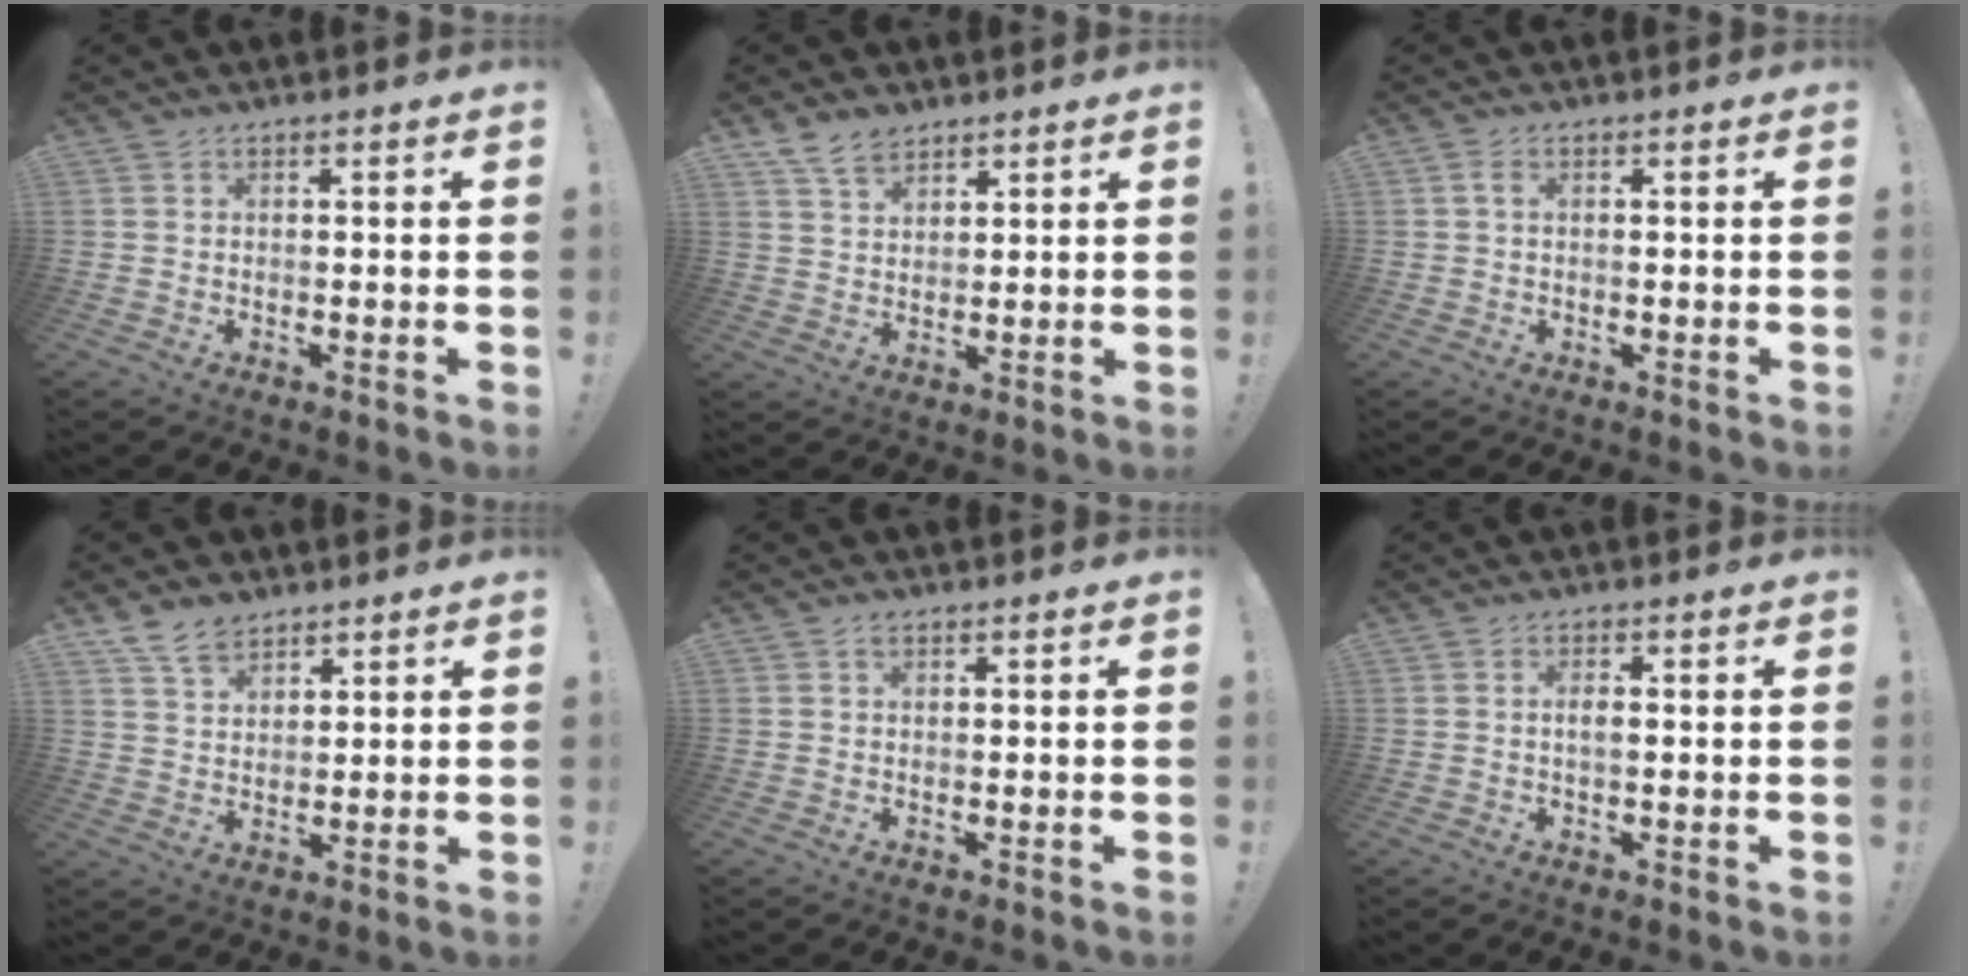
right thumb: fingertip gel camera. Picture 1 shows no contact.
{"total": 6.6, "force": [5.1, 3.6, 2.2], "torque": [-0.045, -0.023, 0.100]}
{"total": 1.5, "force": [0.2, 0.9, 1.1], "torque": [-0.016, 0.002, 0.002]}
{"total": 7.2, "force": [5.5, 4.0, 2.5], "torque": [-0.044, -0.029, 0.106]}
{"total": 0.8, "force": [0.5, 0.4, 0.4], "torque": [-0.008, 0.002, 0.008]}
{"total": 2.2, "force": [-0.2, 0.8, 2.1], "torque": [-0.032, 0.003, -0.006]}